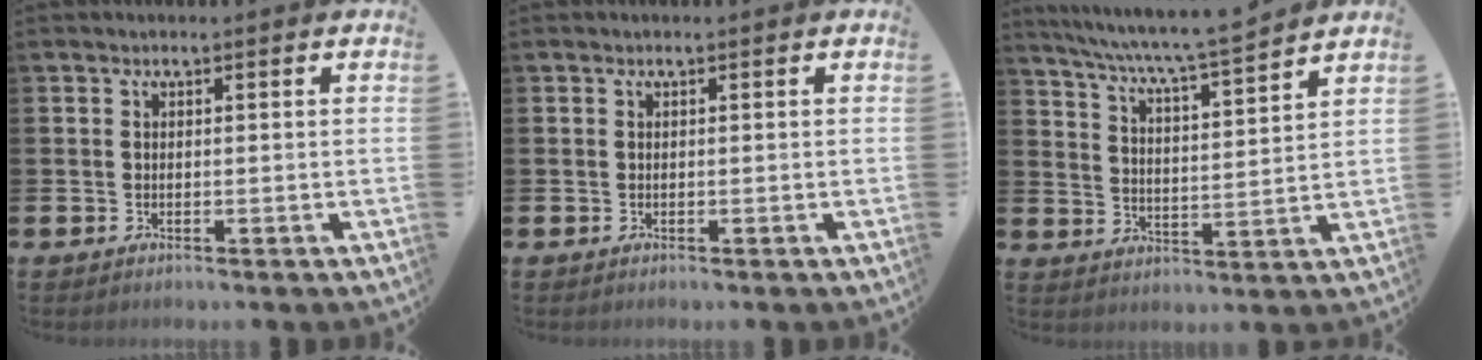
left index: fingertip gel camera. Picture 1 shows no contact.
{"total": 0.0}
{"total": 6.9, "force": [6.5, -0.4, 2.3], "torque": [-0.073, -0.048, 0.111]}